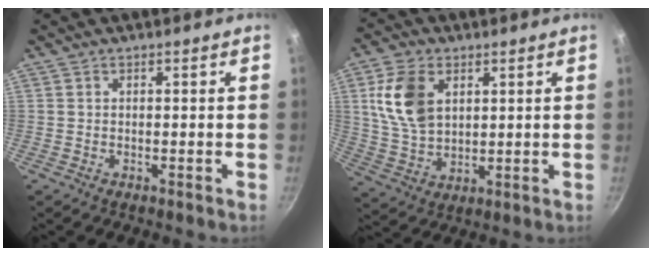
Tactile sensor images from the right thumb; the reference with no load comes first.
{"total": 11.9, "force": [3.7, 7.8, 8.1], "torque": [-0.140, -0.016, 0.077]}